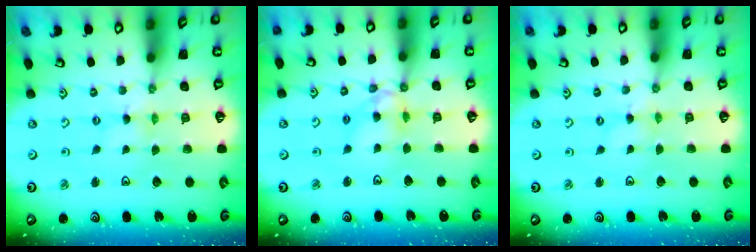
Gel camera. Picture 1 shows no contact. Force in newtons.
{"total": 10.1, "press": 10.1, "slide": 0.8}
{"total": 0.0}